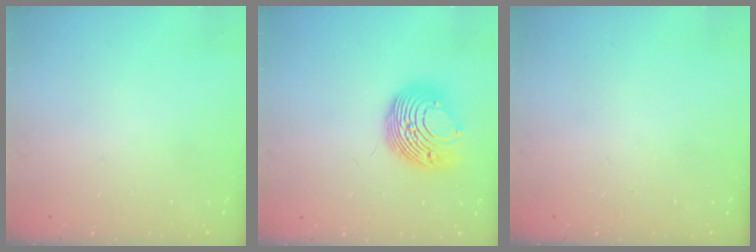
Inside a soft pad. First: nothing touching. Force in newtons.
{"total": 14.2, "press": 14.2, "slide": 0.0}
{"total": 0.0}